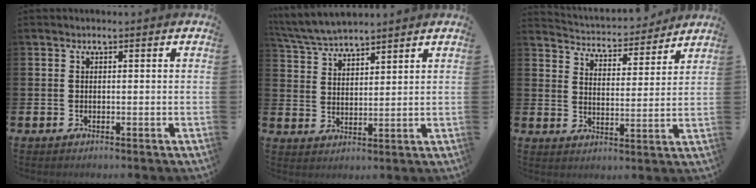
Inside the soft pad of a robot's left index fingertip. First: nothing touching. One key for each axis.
{"total": 5.3, "fx": 5.2, "fy": 0.6, "fz": 0.8, "tx": -0.036, "ty": -0.023, "tz": 0.095}
{"total": 4.4, "fx": 4.3, "fy": 0.9, "fz": 0.1, "tx": -0.018, "ty": -0.038, "tz": 0.068}